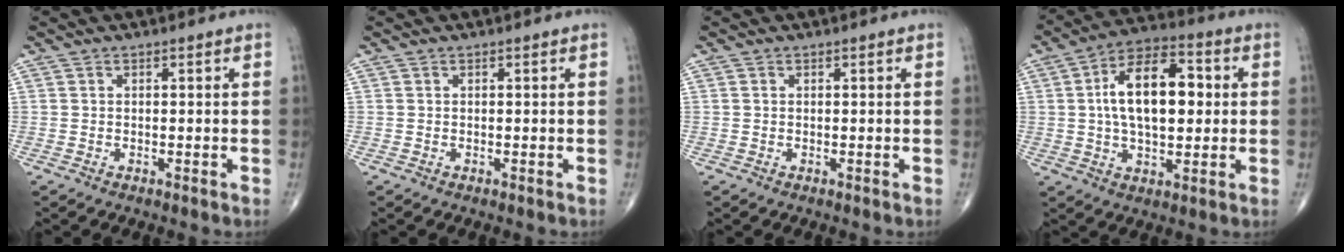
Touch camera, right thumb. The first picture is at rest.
{"total": 0.0}
{"total": 0.0}
{"total": 15.6, "force": [1.7, 8.3, 13.1], "torque": [-0.202, 0.018, 0.023]}